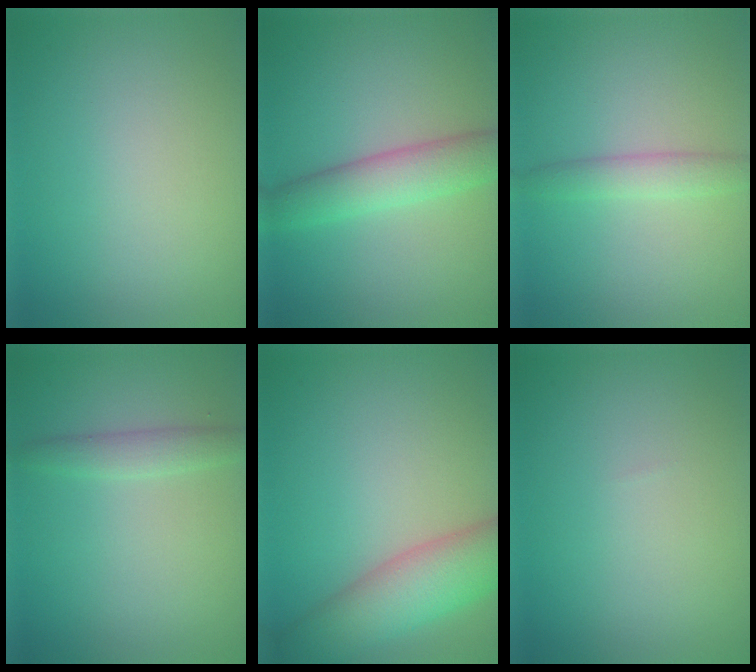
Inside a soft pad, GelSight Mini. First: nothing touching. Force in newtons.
{"total": 4.3, "press": 4.3, "slide": 0.1}
{"total": 2.2, "press": 2.2, "slide": 0.0}
{"total": 1.9, "press": 1.9, "slide": 0.0}
{"total": 6.8, "press": 6.8, "slide": 0.4}
{"total": 0.0}